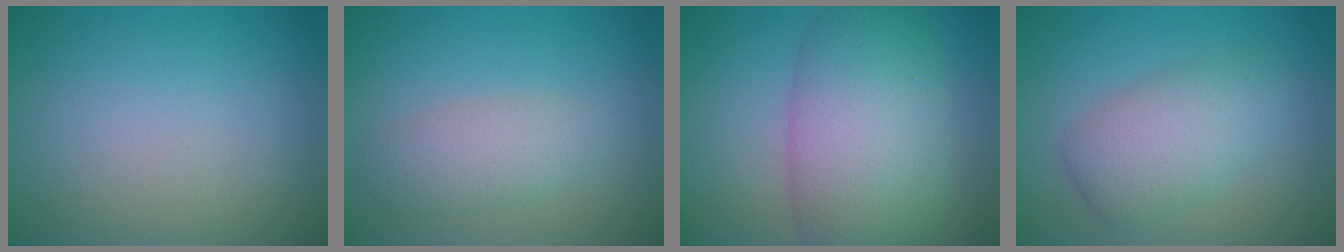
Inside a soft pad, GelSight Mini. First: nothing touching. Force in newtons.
{"total": 2.7, "press": 2.7, "slide": 0.0}
{"total": 8.9, "press": 8.9, "slide": 0.3}
{"total": 4.6, "press": 4.6, "slide": 0.0}